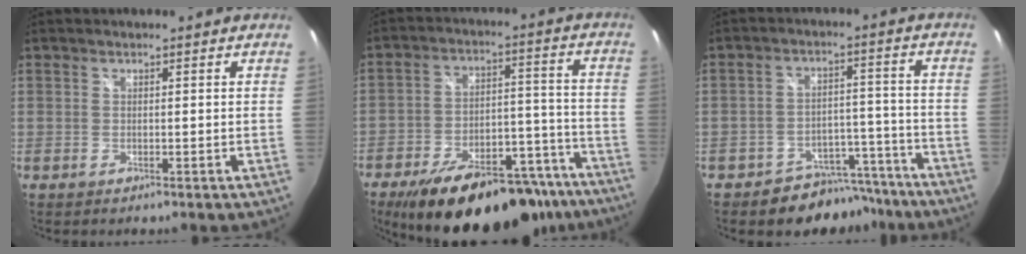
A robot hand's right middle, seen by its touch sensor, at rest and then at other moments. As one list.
[{"total": 27.0, "force": [-20.8, 10.5, 13.5], "torque": [-0.219, 0.014, -0.271]}, {"total": 9.5, "force": [-8.0, 4.9, 1.5], "torque": [-0.021, 0.033, -0.100]}]